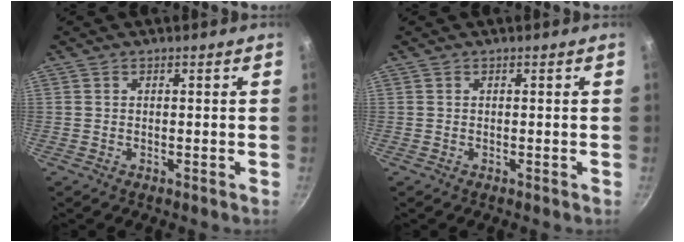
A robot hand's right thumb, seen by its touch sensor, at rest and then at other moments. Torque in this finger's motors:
{"motor_torque": [0.00, 0.00, 0.00, 0.00, 0.00]}